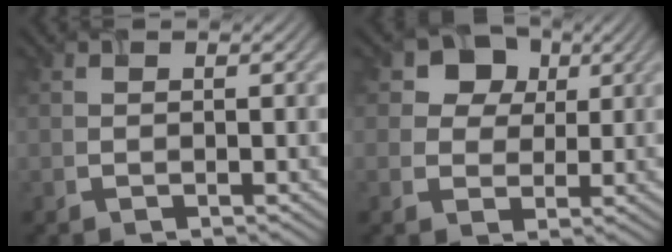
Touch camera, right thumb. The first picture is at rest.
{"total": 7.0, "force": [3.0, 5.7, 2.6], "torque": [-0.070, -0.006, 0.053]}